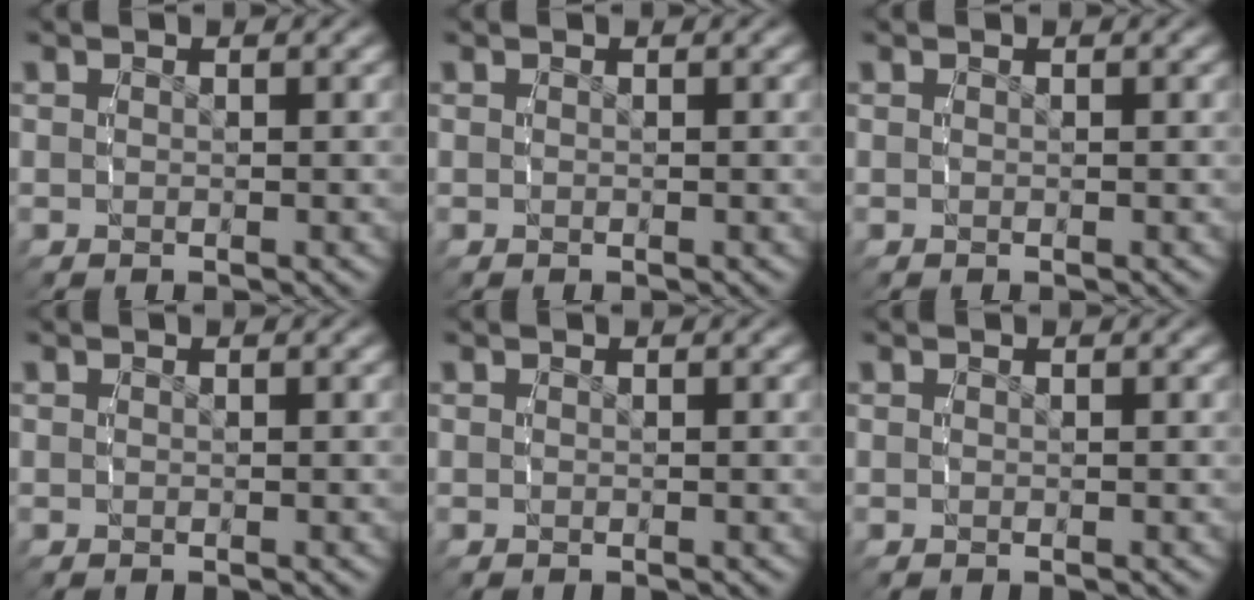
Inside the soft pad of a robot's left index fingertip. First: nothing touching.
{"total": 0.0}
{"total": 0.0}
{"total": 0.0}
{"total": 0.0}
{"total": 0.0}